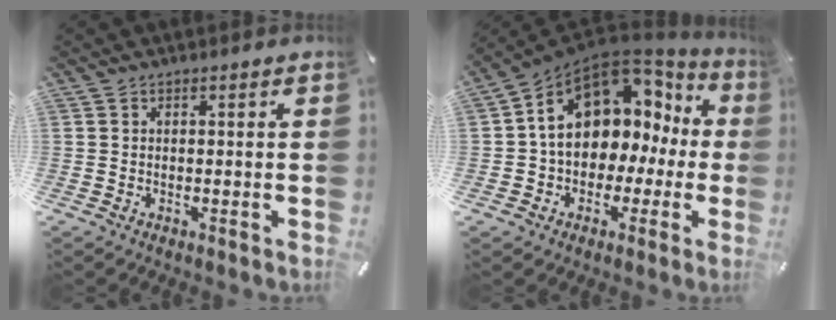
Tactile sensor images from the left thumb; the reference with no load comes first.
{"total": 12.6, "force": [4.6, 9.3, 7.2], "torque": [-0.137, -0.034, 0.085]}